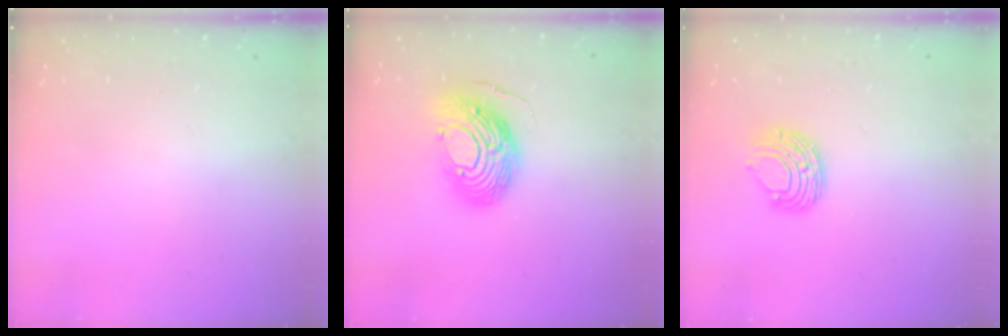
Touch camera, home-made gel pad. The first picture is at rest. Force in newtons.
{"total": 13.7, "press": 13.5, "slide": 2.3}
{"total": 8.0, "press": 7.9, "slide": 0.4}